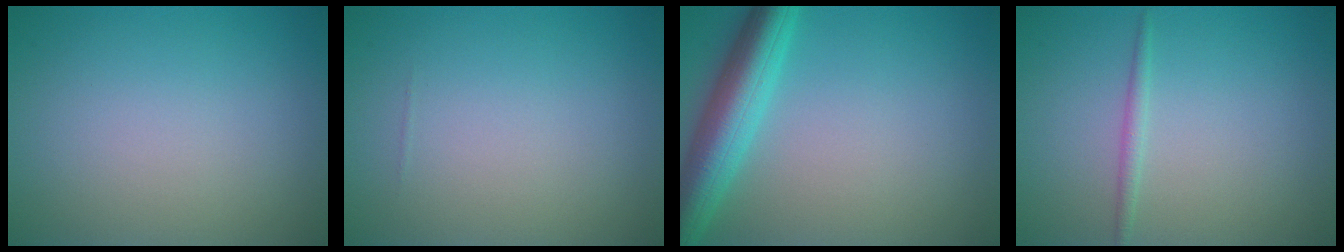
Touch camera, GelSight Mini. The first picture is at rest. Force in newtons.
{"total": 0.0}
{"total": 6.1, "press": 6.1, "slide": 0.3}
{"total": 1.0, "press": 1.0, "slide": 0.0}